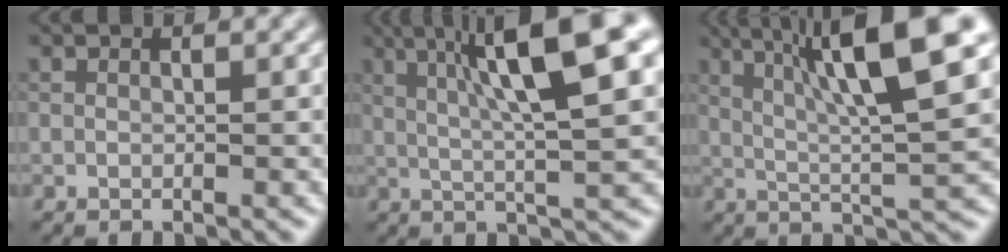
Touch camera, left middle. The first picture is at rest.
{"total": 11.2, "force": [3.8, 2.1, 10.3], "torque": [-0.141, 0.023, 0.054]}
{"total": 11.3, "force": [4.6, 1.9, 10.1], "torque": [-0.147, 0.014, 0.074]}